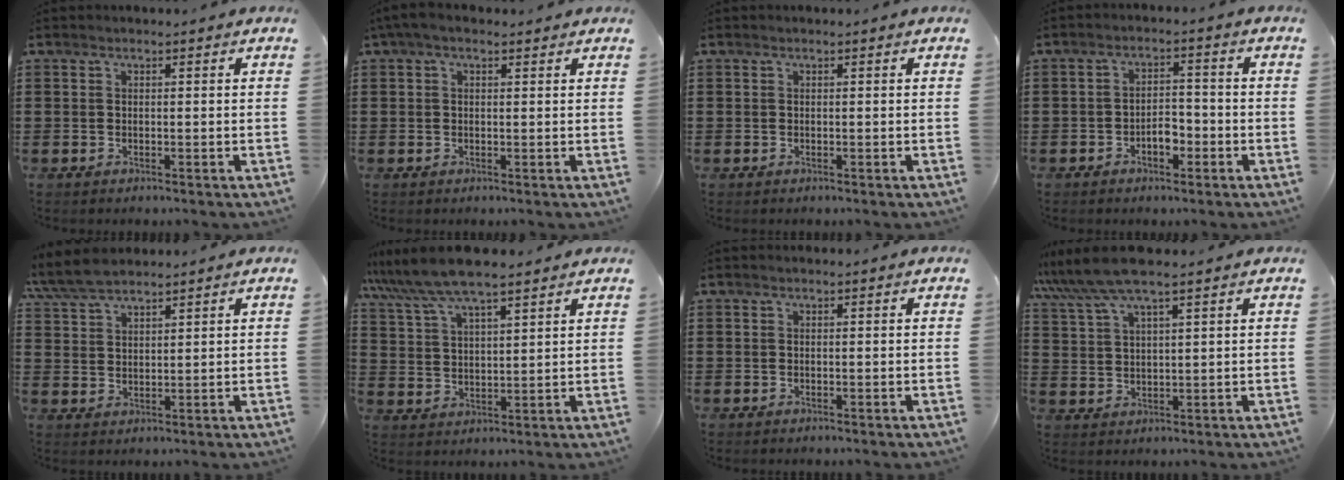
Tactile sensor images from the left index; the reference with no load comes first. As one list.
[{"total": 2.1, "force": [1.0, 1.1, 1.5], "torque": [-0.032, 0.007, 0.017]}, {"total": 0.0}, {"total": 3.5, "force": [-1.7, 1.8, 2.5], "torque": [-0.047, 0.004, -0.032]}, {"total": 5.1, "force": [4.5, 1.2, 2.1], "torque": [-0.055, -0.004, 0.085]}, {"total": 7.9, "force": [6.7, 1.2, 4.0], "torque": [-0.098, -0.018, 0.122]}, {"total": 0.0}, {"total": 6.8, "force": [5.4, 0.6, 4.1], "torque": [-0.093, -0.010, 0.099]}]